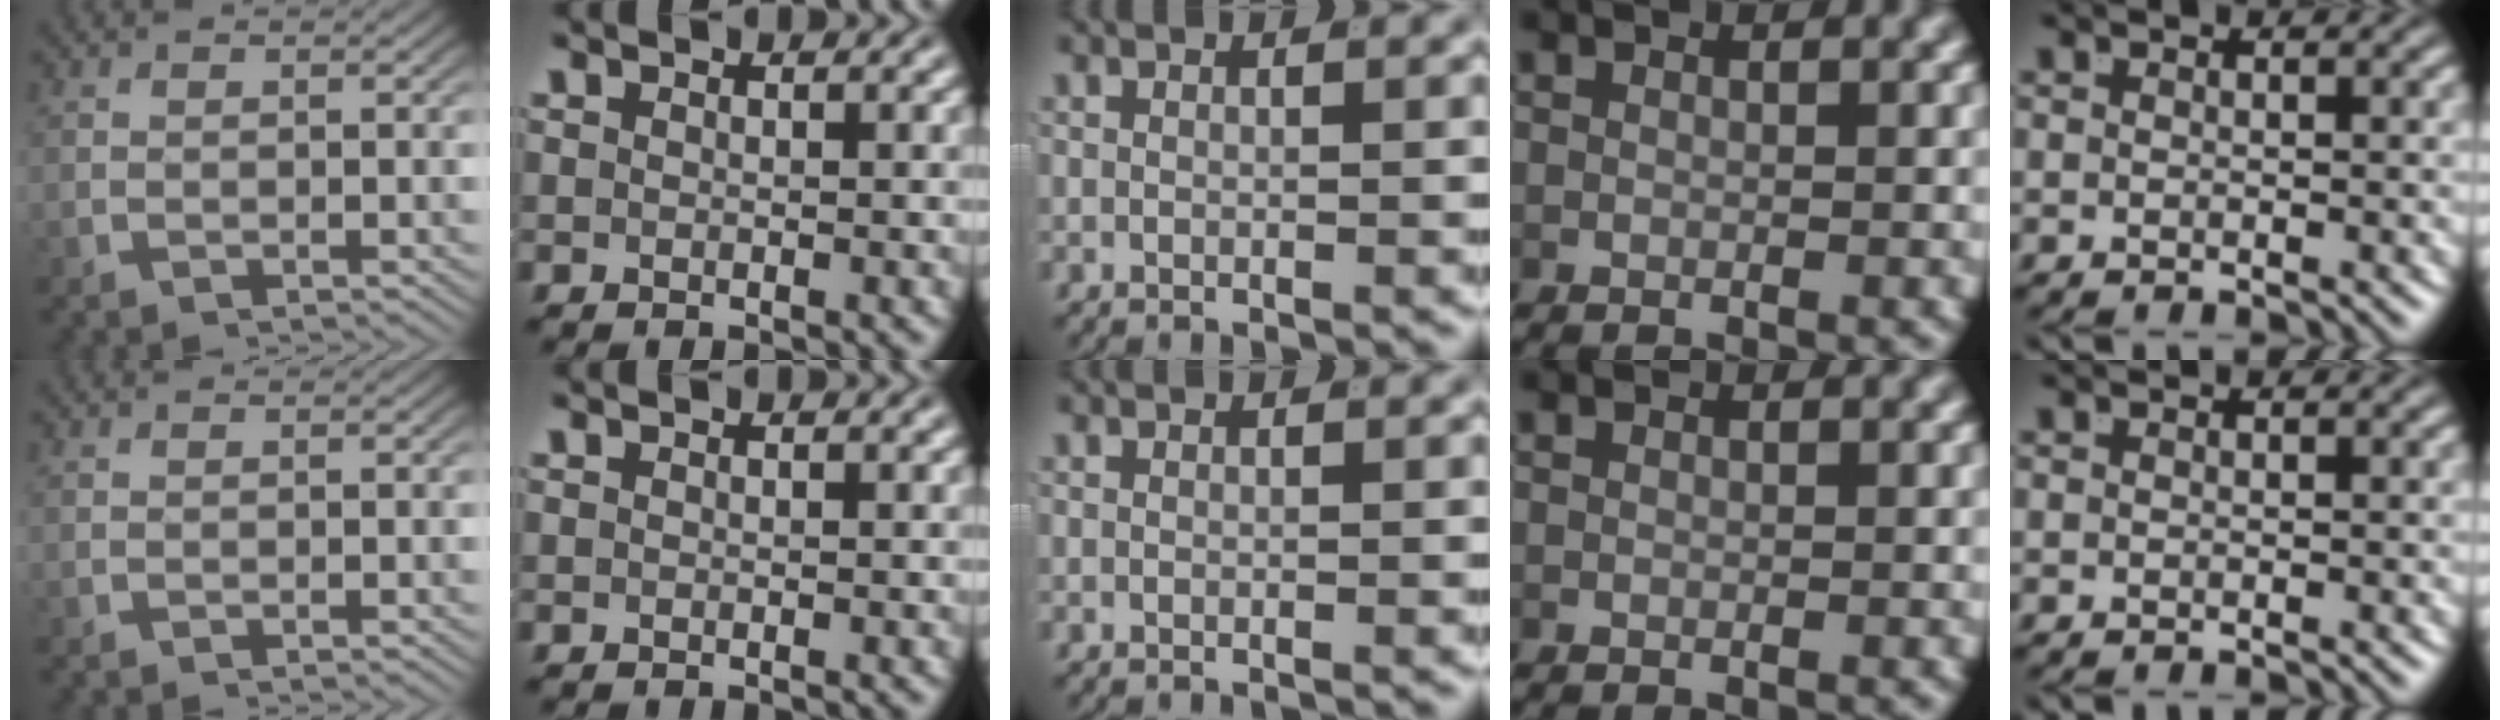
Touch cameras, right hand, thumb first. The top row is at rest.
{}